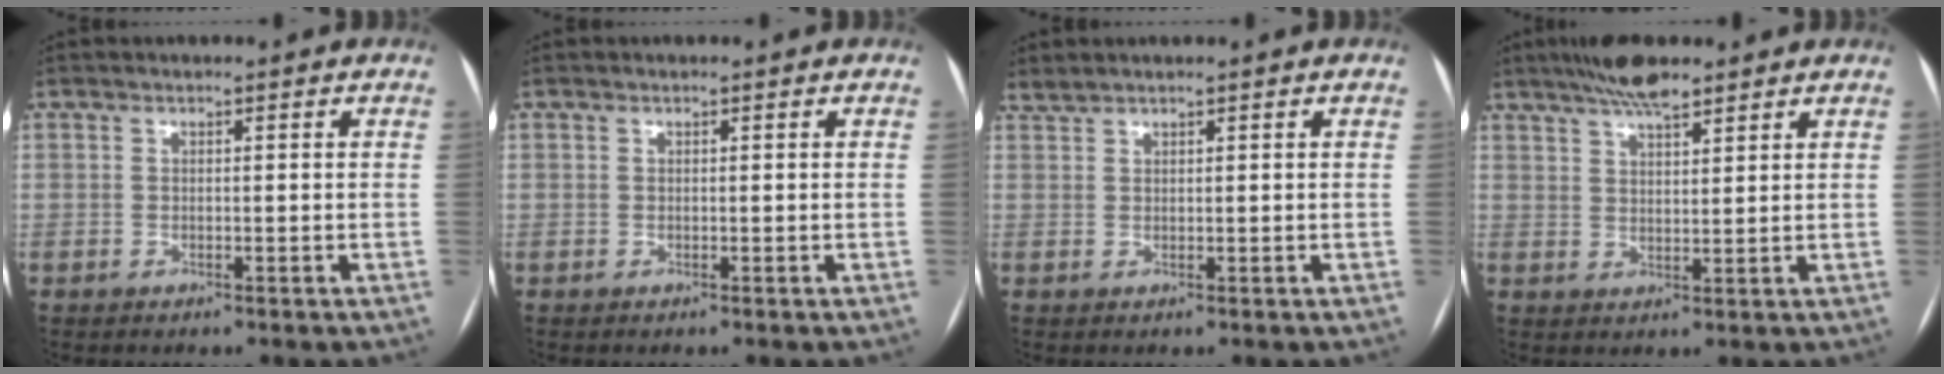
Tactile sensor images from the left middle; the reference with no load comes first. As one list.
[{"total": 0.0}, {"total": 1.1, "force": [1.1, -0.1, 0.1], "torque": [-0.007, 0.011, 0.028]}, {"total": 6.5, "force": [5.1, 1.3, 3.8], "torque": [-0.071, 0.014, 0.090]}]